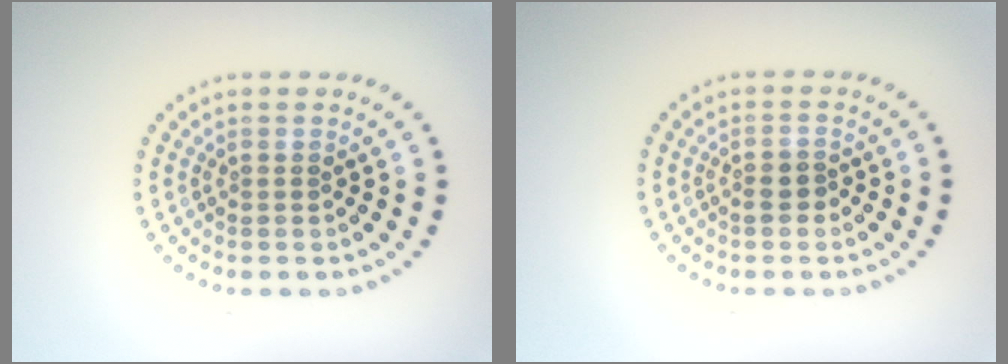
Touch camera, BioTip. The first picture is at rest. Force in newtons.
{"total": 1.5, "press": 1.4, "slide": 0.5}